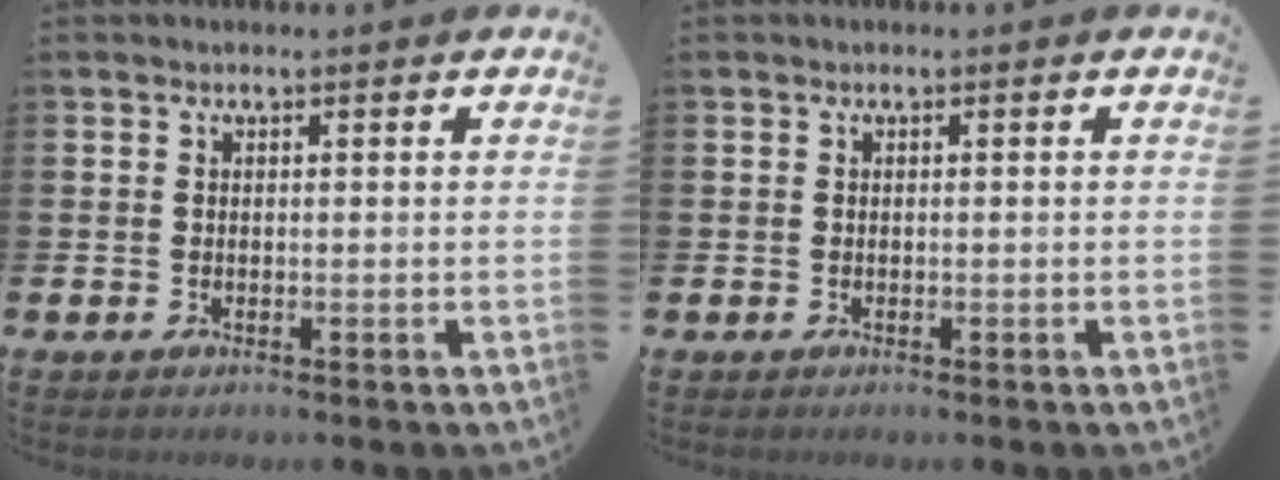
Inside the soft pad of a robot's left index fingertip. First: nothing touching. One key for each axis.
{"total": 0.0}